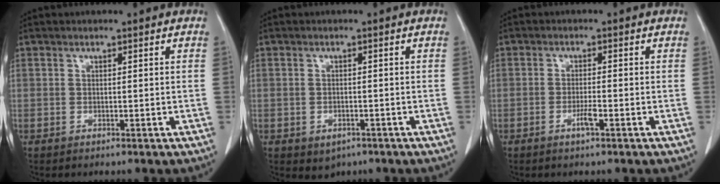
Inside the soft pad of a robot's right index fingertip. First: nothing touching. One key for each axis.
{"total": 2.7, "fx": -1.4, "fy": 2.0, "fz": 1.2, "tx": -0.013, "ty": 0.001, "tz": -0.007}
{"total": 2.2, "fx": -1.1, "fy": 0.1, "fz": 1.9, "tx": -0.037, "ty": -0.002, "tz": -0.020}